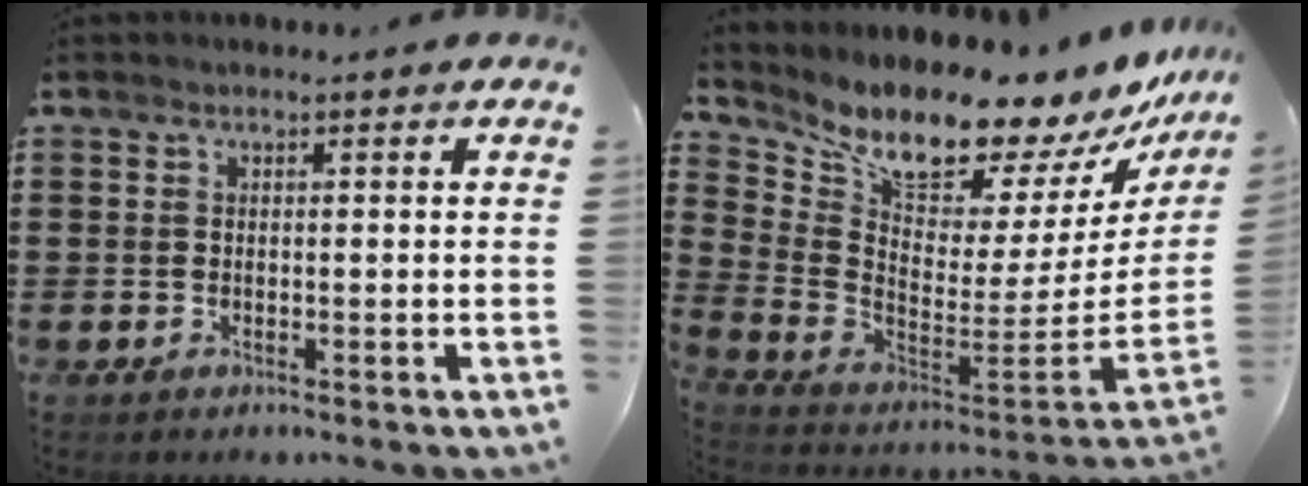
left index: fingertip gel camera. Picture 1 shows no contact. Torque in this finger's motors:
{"motor_torque": [1.62, -0.52, 1.05, 0.21]}